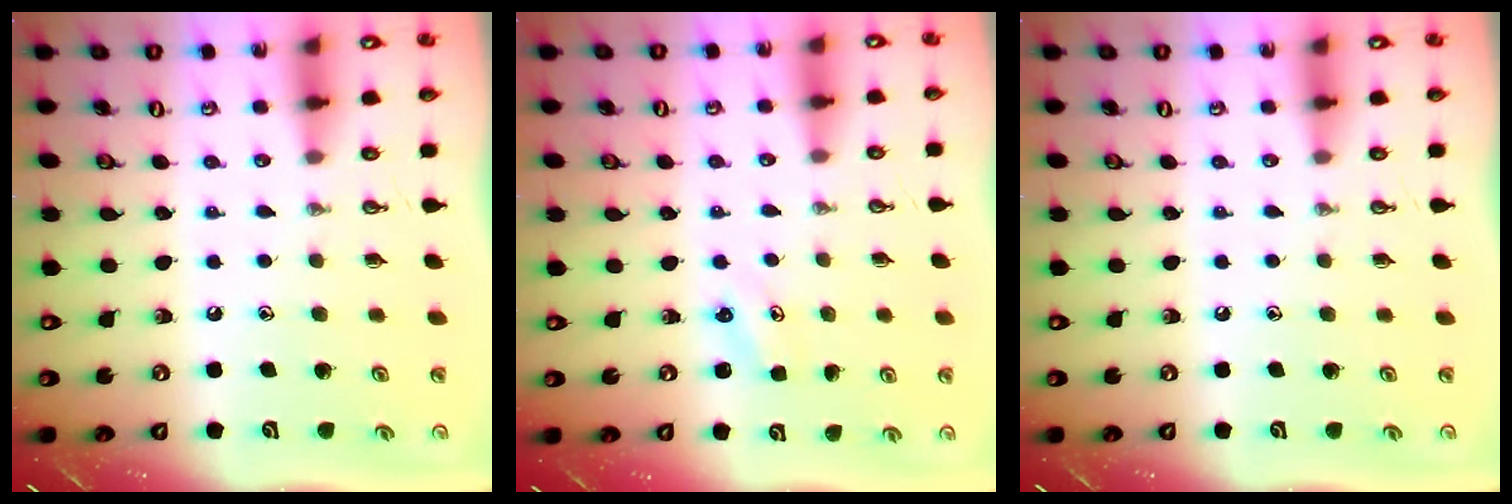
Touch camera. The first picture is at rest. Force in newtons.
{"total": 2.5, "press": 2.5, "slide": 0.3}
{"total": 0.0}